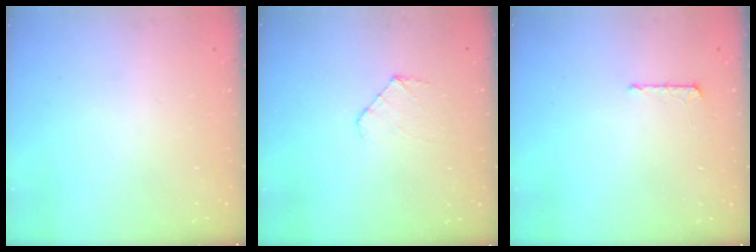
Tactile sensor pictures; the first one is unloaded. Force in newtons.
{"total": 5.5, "press": 5.5, "slide": 0.5}
{"total": 4.2, "press": 4.2, "slide": 0.5}